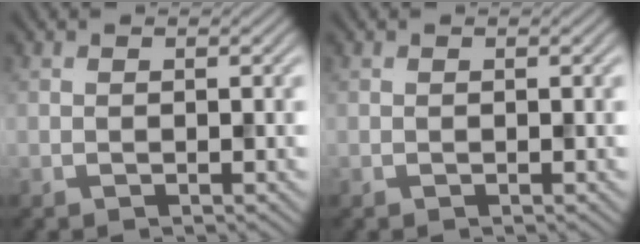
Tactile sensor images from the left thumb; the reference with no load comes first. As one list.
[{"total": 0.0}]